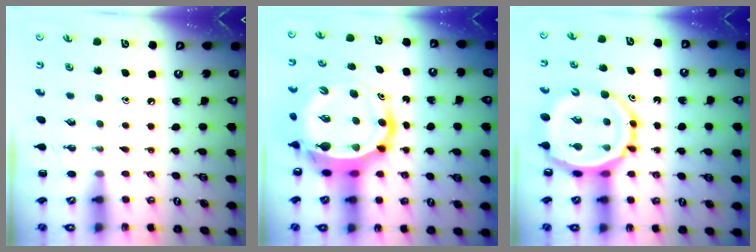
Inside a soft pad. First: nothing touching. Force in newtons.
{"total": 9.8, "press": 9.4, "slide": 2.8}
{"total": 14.3, "press": 13.8, "slide": 4.0}